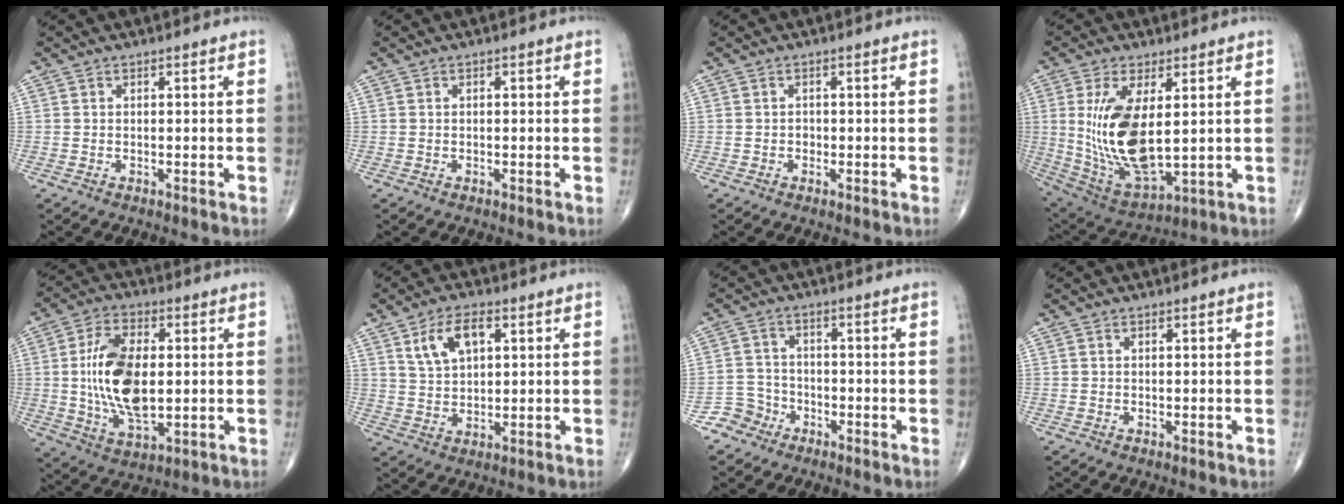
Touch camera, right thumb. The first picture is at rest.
{"total": 0.5, "force": [0.1, 0.2, 0.5], "torque": [-0.008, 0.001, 0.001]}
{"total": 0.9, "force": [-0.2, 0.8, 0.4], "torque": [-0.002, 0.003, -0.005]}
{"total": 16.5, "force": [2.0, 7.3, 14.7], "torque": [-0.287, -0.024, 0.058]}
{"total": 15.7, "force": [0.7, 8.2, 13.4], "torque": [-0.245, -0.006, 0.017]}
{"total": 8.1, "force": [3.4, 4.4, 5.9], "torque": [-0.096, -0.005, 0.067]}
{"total": 4.6, "force": [-2.9, 3.5, -0.2], "torque": [0.028, 0.023, -0.062]}
{"total": 0.0}